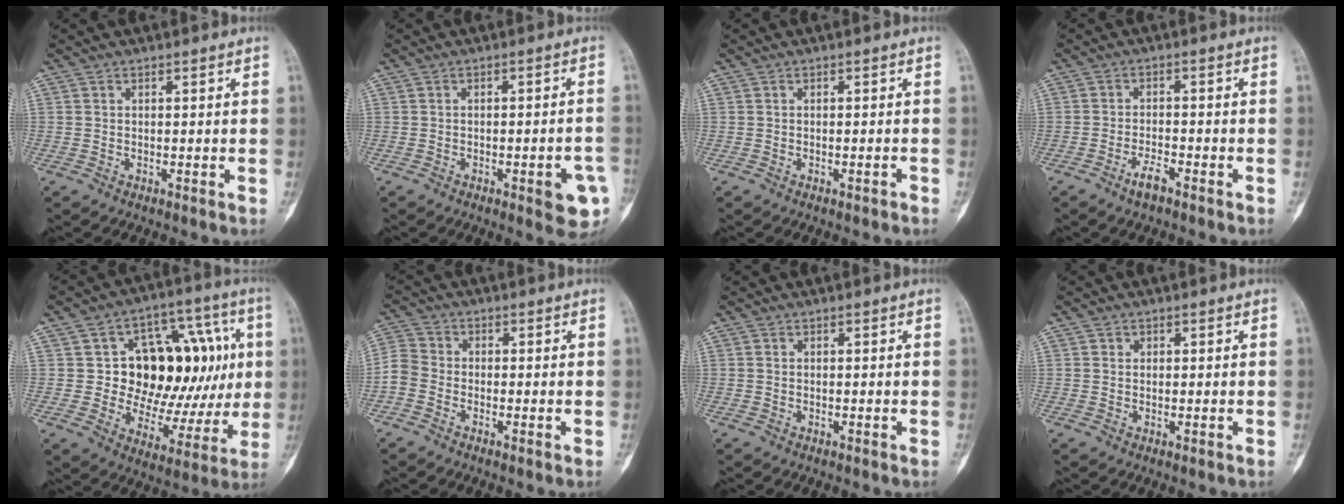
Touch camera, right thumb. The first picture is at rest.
{"total": 7.6, "force": [-2.9, 2.2, 6.7], "torque": [-0.066, 0.012, -0.029]}
{"total": 0.9, "force": [-0.7, 0.2, 0.6], "torque": [-0.010, 0.008, -0.006]}
{"total": 3.2, "force": [-2.3, 0.9, 2.0], "torque": [-0.037, 0.014, -0.045]}
{"total": 23.8, "force": [3.3, 14.8, 18.3], "torque": [-0.192, 0.018, 0.062]}
{"total": 4.7, "force": [-1.8, 3.7, 2.2], "torque": [-0.044, 0.013, -0.049]}
{"total": 0.0}
{"total": 0.8, "force": [0.3, 0.8, 0.1], "torque": [0.008, 0.001, 0.003]}